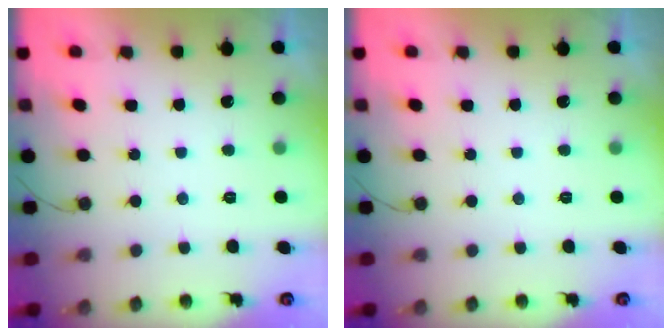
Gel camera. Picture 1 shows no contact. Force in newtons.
{"total": 0.0}